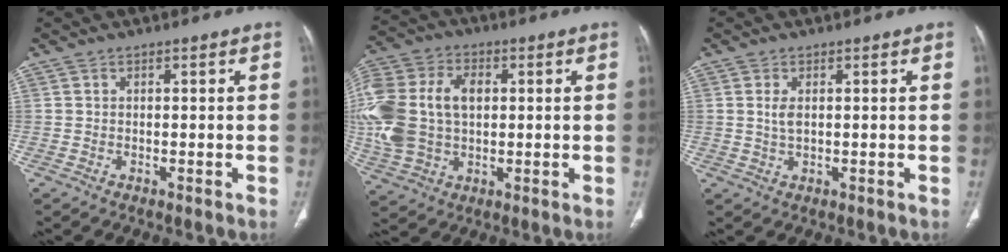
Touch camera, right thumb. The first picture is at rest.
{"total": 22.0, "force": [1.9, 15.2, 15.8], "torque": [-0.383, 0.019, 0.046]}
{"total": 2.5, "force": [0.5, 1.2, 2.1], "torque": [-0.048, -0.002, 0.013]}